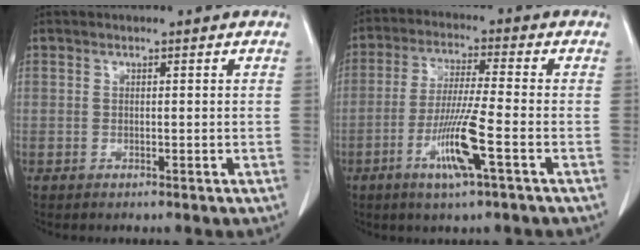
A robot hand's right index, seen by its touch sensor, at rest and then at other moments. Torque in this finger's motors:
{"motor_torque": [0.80, -0.38, 0.26, 0.18]}